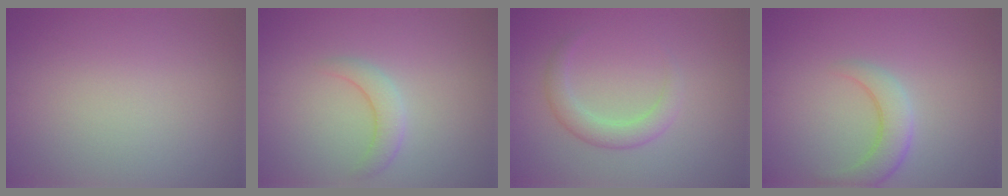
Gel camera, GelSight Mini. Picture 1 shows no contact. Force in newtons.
{"total": 2.2, "press": 2.2, "slide": 0.2}
{"total": 2.5, "press": 2.5, "slide": 0.2}
{"total": 3.4, "press": 3.4, "slide": 0.1}